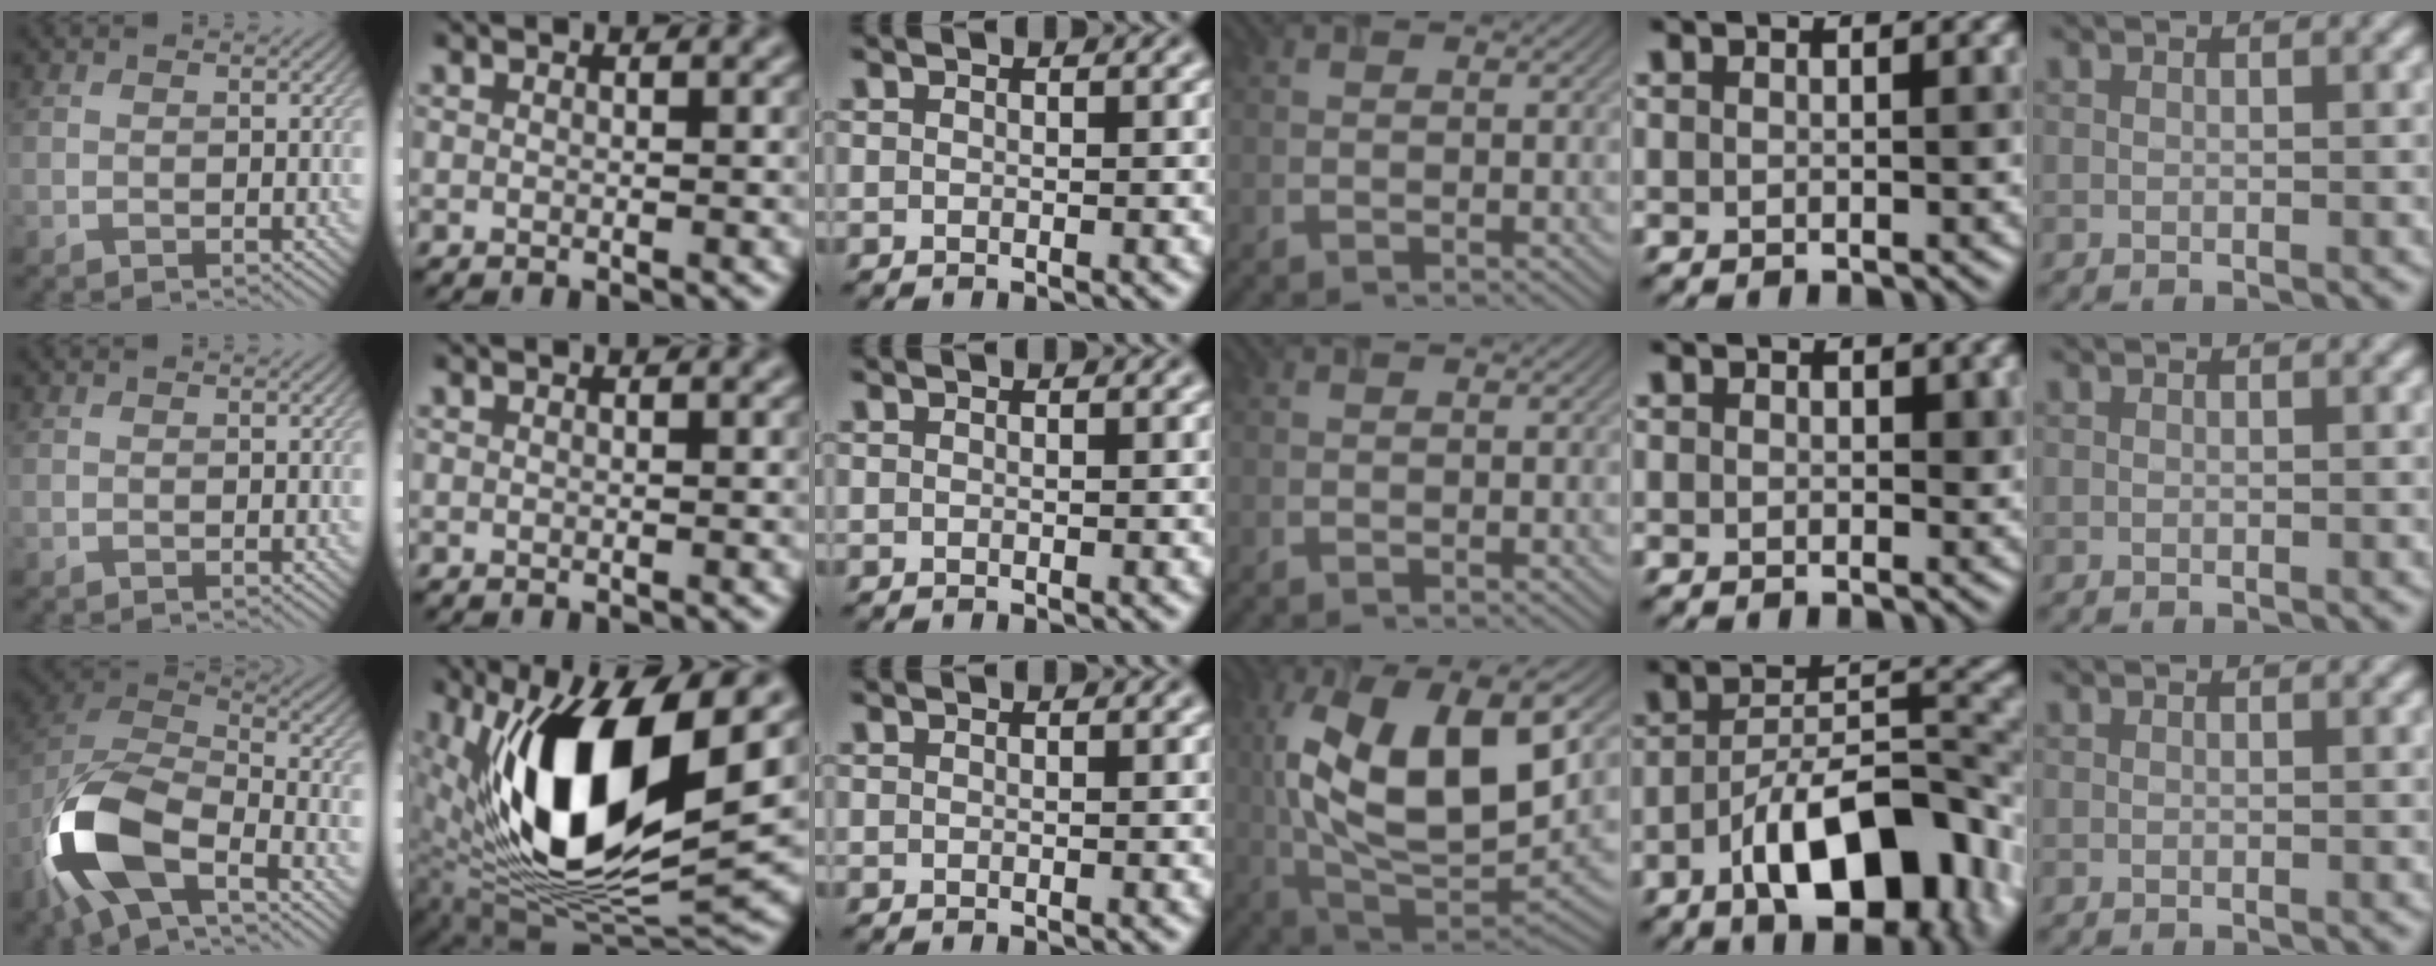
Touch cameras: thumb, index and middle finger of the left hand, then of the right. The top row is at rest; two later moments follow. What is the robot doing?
{"motion": "extract", "object": "airpods case & airpods"}